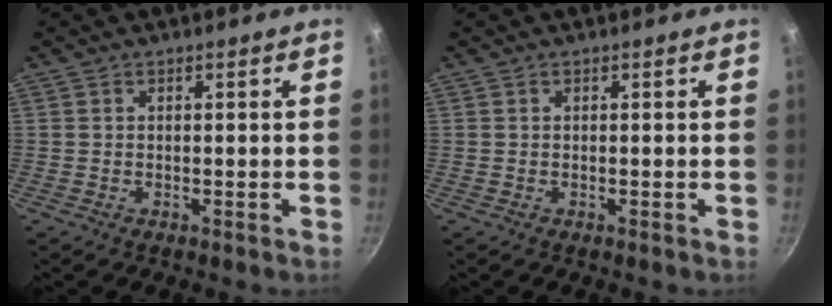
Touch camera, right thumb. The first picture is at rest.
{"total": 0.0}